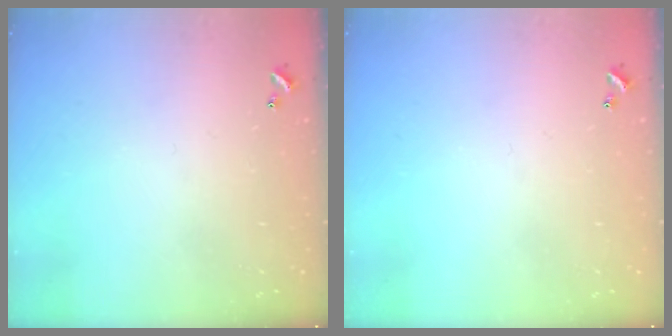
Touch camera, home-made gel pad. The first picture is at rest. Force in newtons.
{"total": 0.0}